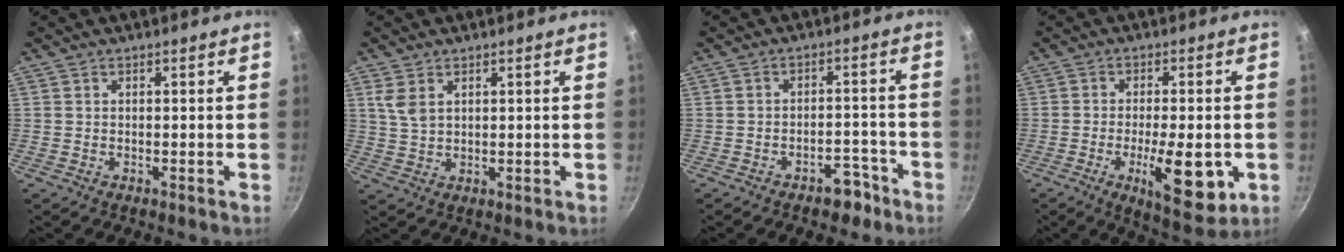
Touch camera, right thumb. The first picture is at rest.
{"total": 4.4, "force": [2.0, 2.6, 2.9], "torque": [-0.055, -0.005, 0.043]}
{"total": 5.2, "force": [-3.5, 2.8, 2.6], "torque": [-0.012, 0.040, -0.035]}
{"total": 13.1, "force": [-3.5, 4.7, 11.8], "torque": [-0.161, 0.001, -0.045]}